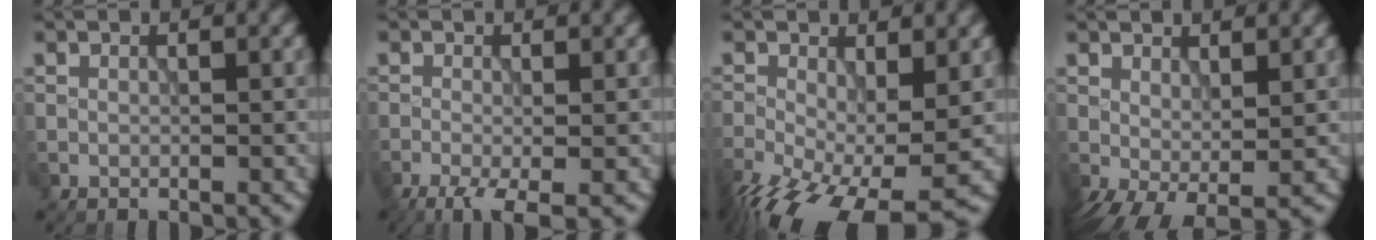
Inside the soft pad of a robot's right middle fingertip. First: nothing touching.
{"total": 4.2, "force": [-2.3, 1.1, 3.4], "torque": [-0.061, -0.006, -0.045]}
{"total": 13.2, "force": [-5.7, 5.7, 10.5], "torque": [-0.213, -0.050, -0.082]}
{"total": 4.2, "force": [-0.4, 1.9, 3.8], "torque": [-0.079, -0.008, 0.000]}